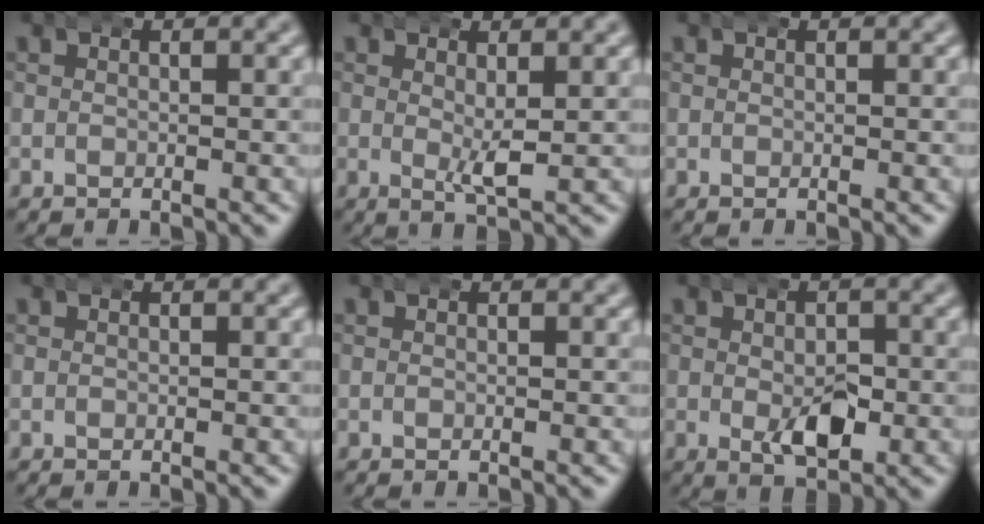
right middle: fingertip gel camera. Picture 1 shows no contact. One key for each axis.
{"total": 2.1, "fx": 0.6, "fy": 0.4, "fz": 2.0, "tx": -0.042, "ty": -0.017, "tz": 0.018}
{"total": 0.0}
{"total": 0.0}
{"total": 0.0}
{"total": 4.2, "fx": -0.7, "fy": 2.3, "fz": 3.5, "tx": -0.066, "ty": -0.021, "tz": -0.002}